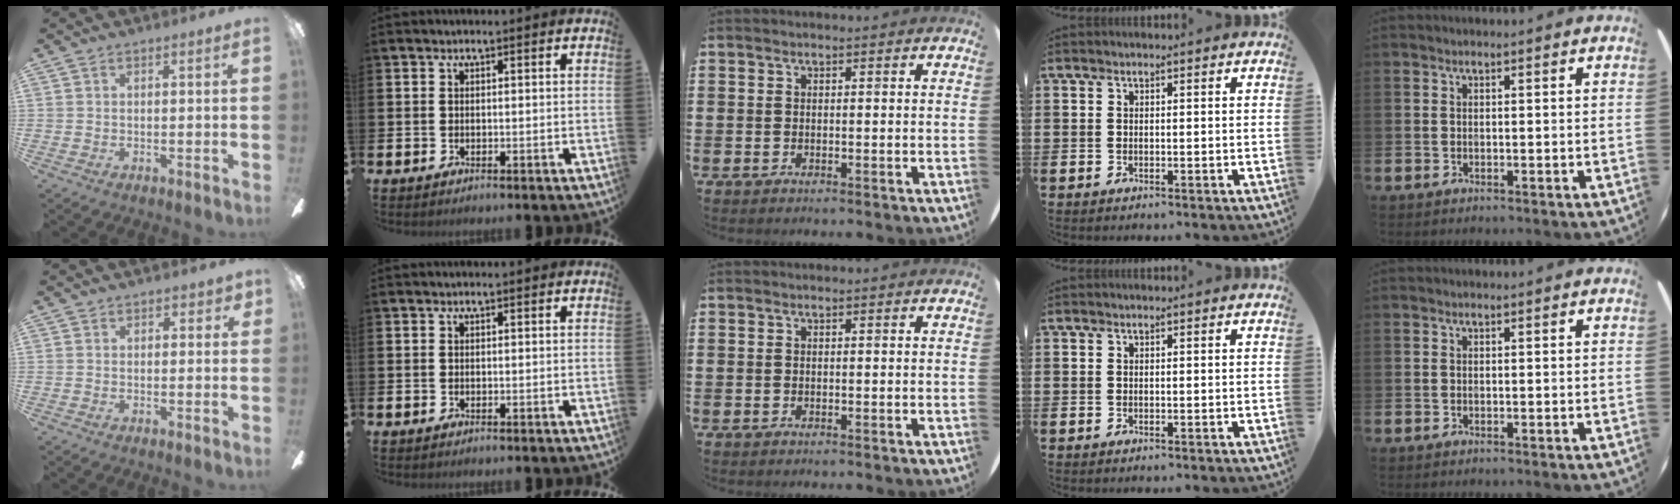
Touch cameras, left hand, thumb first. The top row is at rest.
{"thumb": {"total": 1.8, "force": [1.1, 1.1, 1.0], "torque": [-0.012, 0.002, 0.017]}}